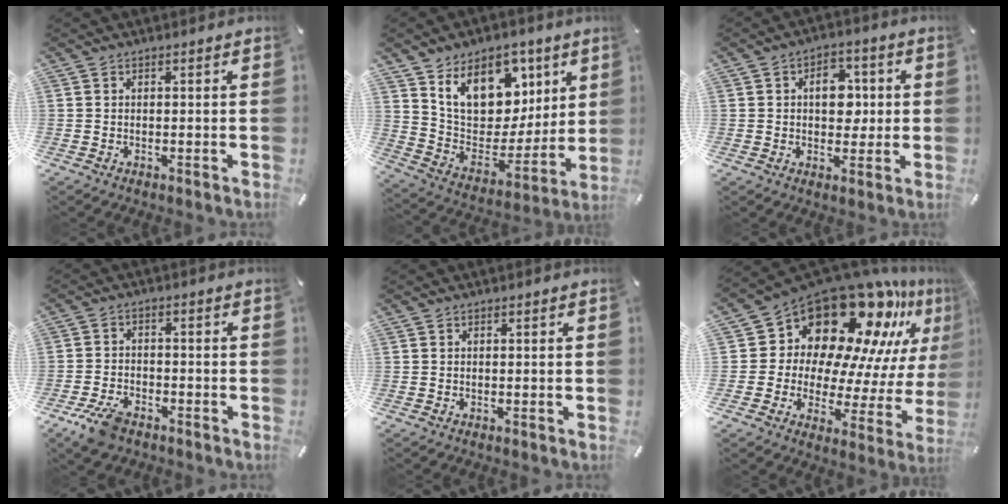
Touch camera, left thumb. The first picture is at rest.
{"total": 16.5, "force": [8.8, 11.9, 7.2], "torque": [-0.115, -0.058, 0.164]}
{"total": 8.2, "force": [1.0, 5.8, 5.7], "torque": [-0.068, -0.001, 0.010]}
{"total": 6.5, "force": [-4.2, 3.4, 3.5], "torque": [-0.084, 0.015, -0.082]}
{"total": 0.0}
{"total": 19.9, "force": [15.0, 10.5, 7.7], "torque": [-0.111, -0.151, 0.259]}